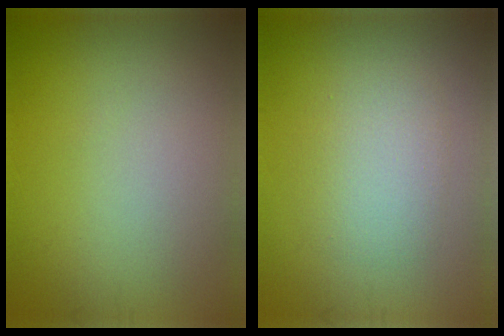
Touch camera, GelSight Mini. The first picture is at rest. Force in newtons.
{"total": 2.8, "press": 2.8, "slide": 0.2}